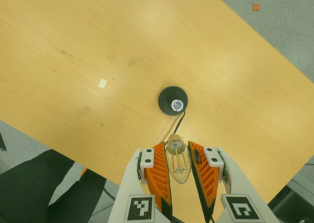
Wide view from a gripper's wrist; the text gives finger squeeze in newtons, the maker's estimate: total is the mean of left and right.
{"total": 10.6, "left": 10.2, "right": 10.9}